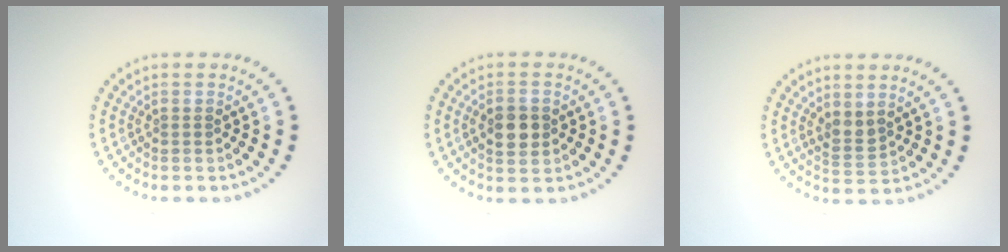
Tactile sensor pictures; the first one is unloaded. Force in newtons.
{"total": 3.3, "press": 3.3, "slide": 0.1}
{"total": 1.7, "press": 1.4, "slide": 0.9}